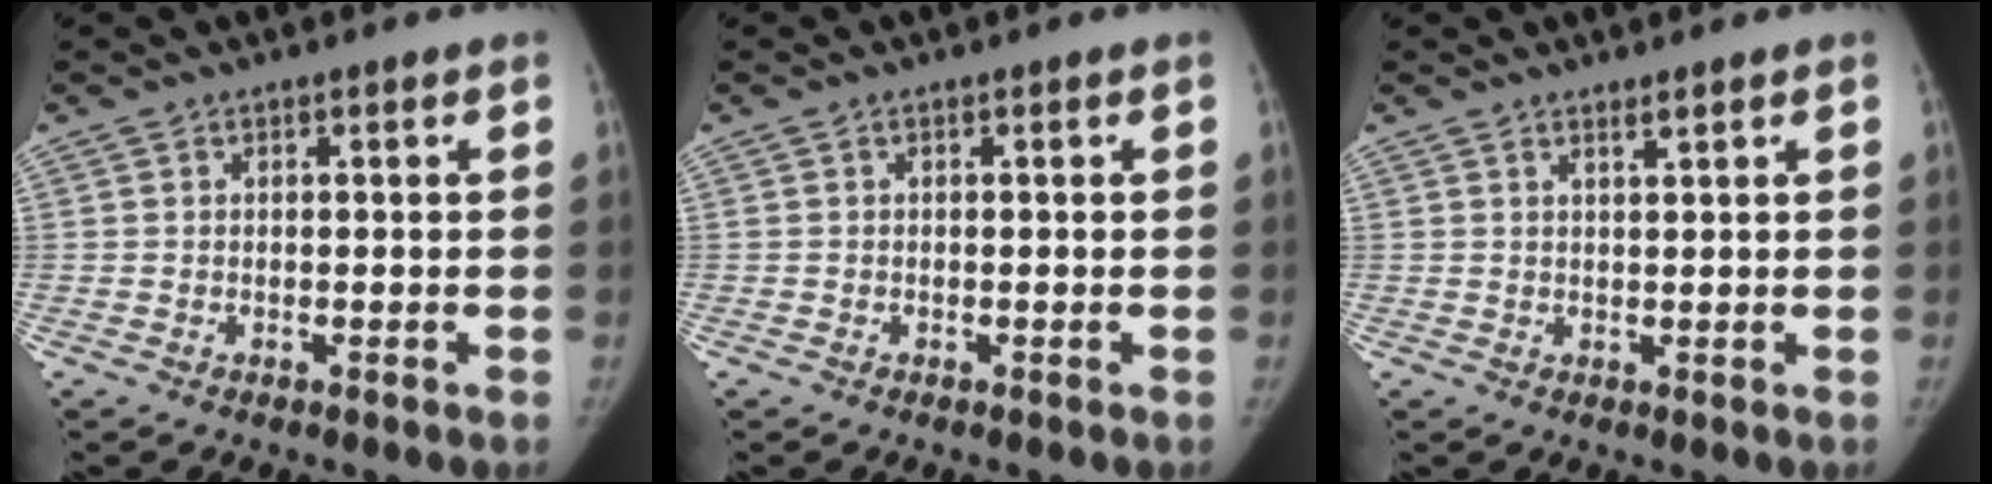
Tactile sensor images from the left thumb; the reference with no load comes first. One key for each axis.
{"total": 0.0}
{"total": 1.3, "fx": 1.1, "fy": 0.1, "fz": 0.8, "tx": -0.012, "ty": -0.010, "tz": 0.020}